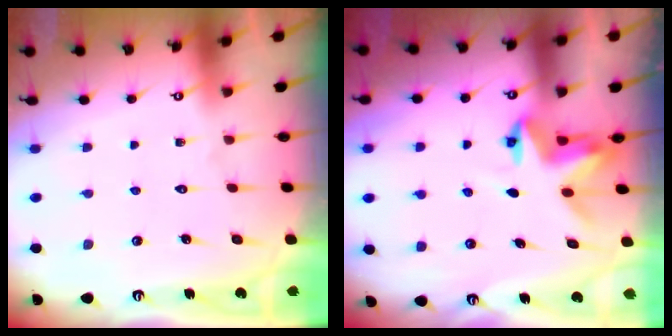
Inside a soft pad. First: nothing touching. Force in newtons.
{"total": 3.8, "press": 3.8, "slide": 0.5}